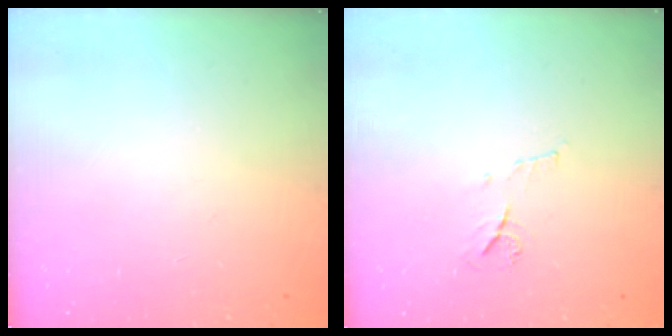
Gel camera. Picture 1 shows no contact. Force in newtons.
{"total": 6.5, "press": 6.5, "slide": 0.8}